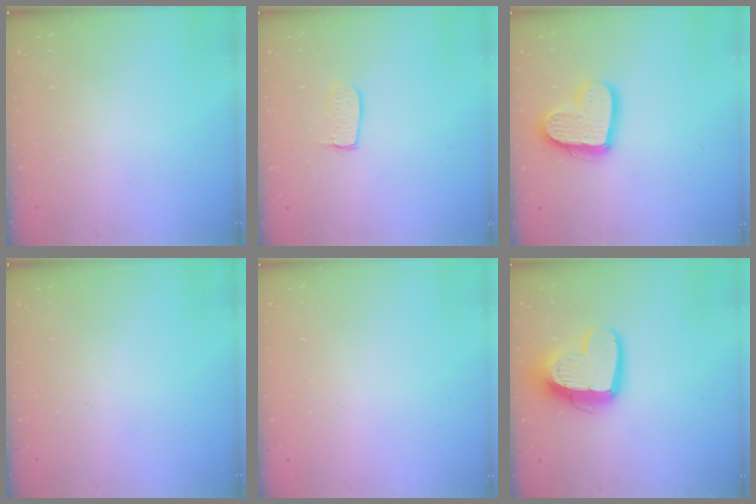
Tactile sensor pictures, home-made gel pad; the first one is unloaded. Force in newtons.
{"total": 6.2, "press": 6.2, "slide": 0.4}
{"total": 16.4, "press": 16.4, "slide": 1.5}
{"total": 0.0}
{"total": 0.0}
{"total": 15.0, "press": 14.9, "slide": 1.3}